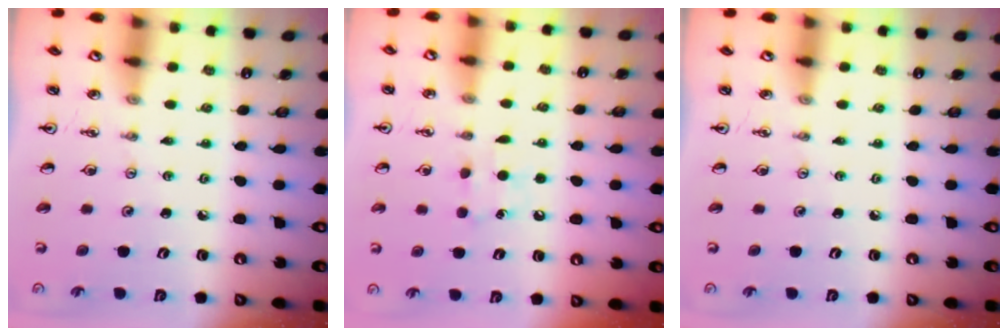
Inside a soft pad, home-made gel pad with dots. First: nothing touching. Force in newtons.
{"total": 8.0, "press": 7.9, "slide": 0.9}
{"total": 0.0}